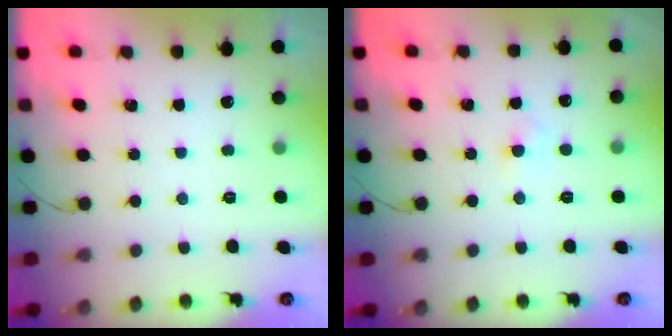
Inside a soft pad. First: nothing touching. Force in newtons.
{"total": 1.9, "press": 1.8, "slide": 0.8}